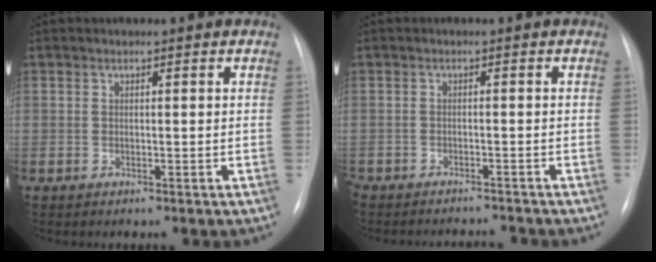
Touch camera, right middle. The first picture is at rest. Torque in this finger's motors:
{"motor_torque": [0.04, -0.41, 0.12, 0.08]}